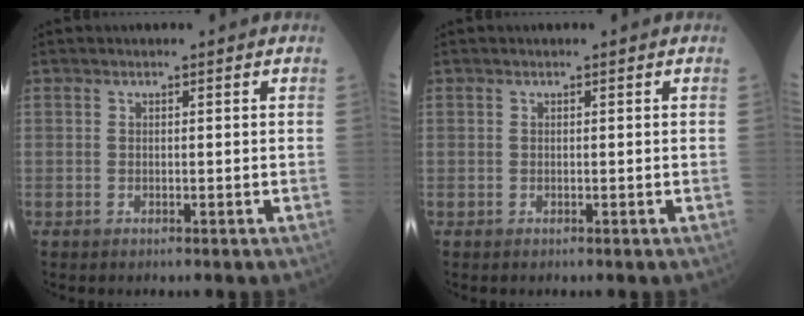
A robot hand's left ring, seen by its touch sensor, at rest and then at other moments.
{"total": 0.0}